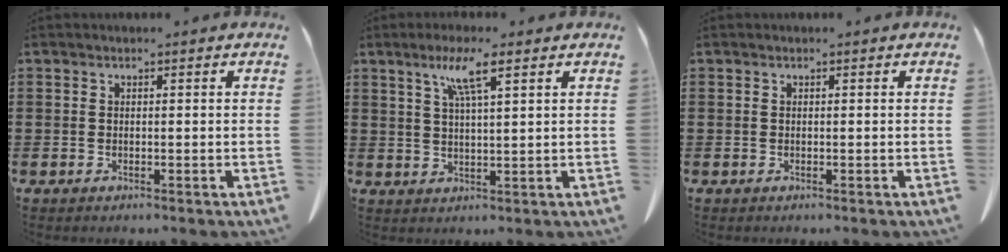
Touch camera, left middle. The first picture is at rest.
{"total": 6.0, "force": [3.5, 0.4, 4.8], "torque": [-0.104, 0.008, 0.056]}
{"total": 0.0}